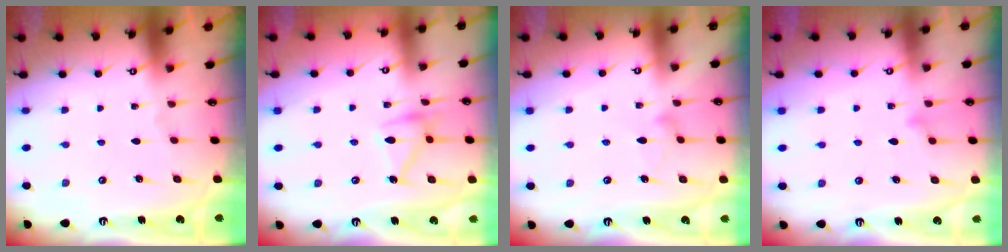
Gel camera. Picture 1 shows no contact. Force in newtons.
{"total": 12.7, "press": 12.7, "slide": 0.3}
{"total": 8.6, "press": 8.6, "slide": 0.5}
{"total": 7.3, "press": 7.2, "slide": 0.6}